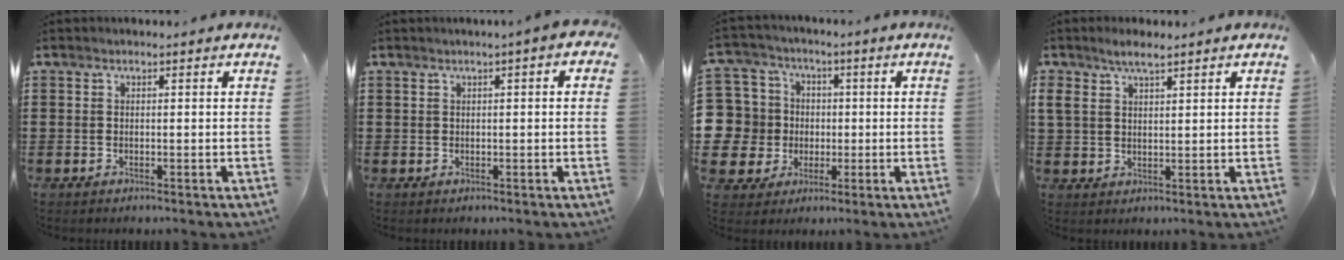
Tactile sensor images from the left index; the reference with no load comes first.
{"total": 1.2, "force": [0.1, 0.1, 1.2], "torque": [-0.020, -0.003, 0.003]}
{"total": 9.2, "force": [-0.3, 9.0, 1.8], "torque": [-0.105, 0.005, -0.007]}
{"total": 3.6, "force": [2.5, 1.5, 2.1], "torque": [-0.048, 0.006, 0.046]}